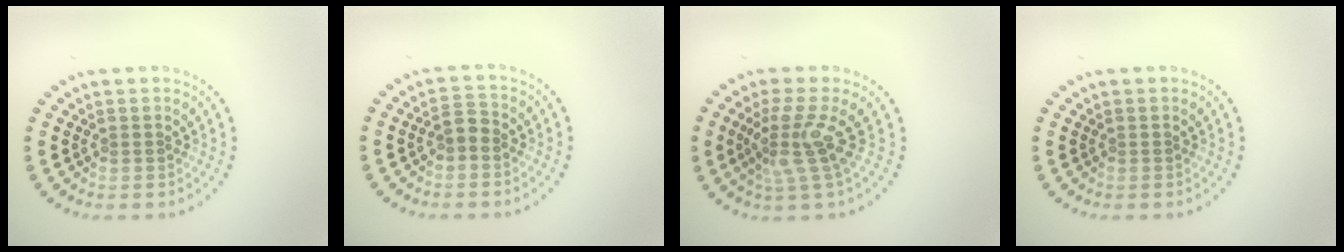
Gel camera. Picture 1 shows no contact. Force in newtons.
{"total": 1.6, "press": 1.4, "slide": 0.6}
{"total": 3.6, "press": 2.6, "slide": 2.5}
{"total": 0.0}